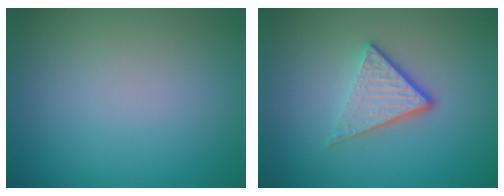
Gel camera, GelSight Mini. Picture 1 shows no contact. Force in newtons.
{"total": 3.7, "press": 2.6, "slide": 2.6}